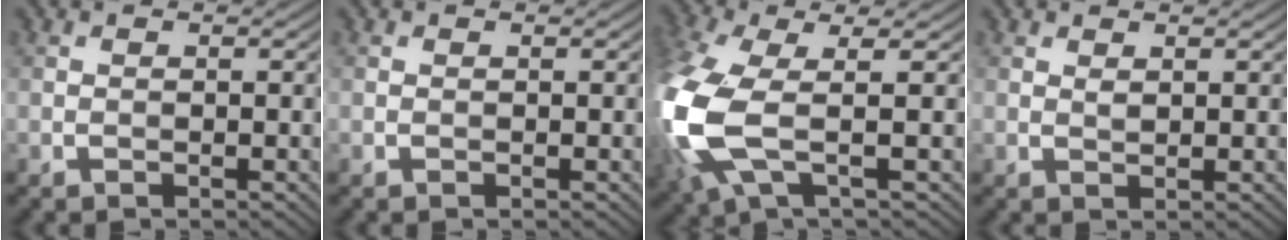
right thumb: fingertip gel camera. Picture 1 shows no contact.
{"total": 0.0}
{"total": 11.8, "force": [-1.6, 4.9, 10.6], "torque": [-0.280, -0.020, -0.034]}
{"total": 0.9, "force": [0.6, 0.4, 0.6], "torque": [-0.017, -0.003, 0.013]}